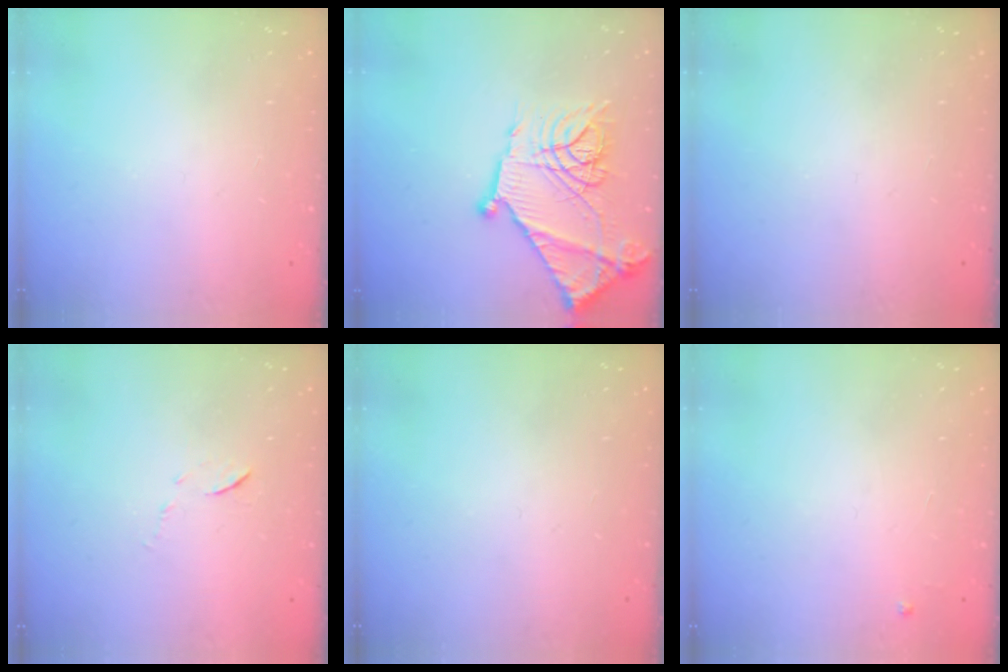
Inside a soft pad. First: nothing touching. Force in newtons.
{"total": 21.3, "press": 21.2, "slide": 1.6}
{"total": 0.0}
{"total": 5.3, "press": 5.2, "slide": 0.4}
{"total": 0.0}
{"total": 2.4, "press": 2.4, "slide": 0.4}